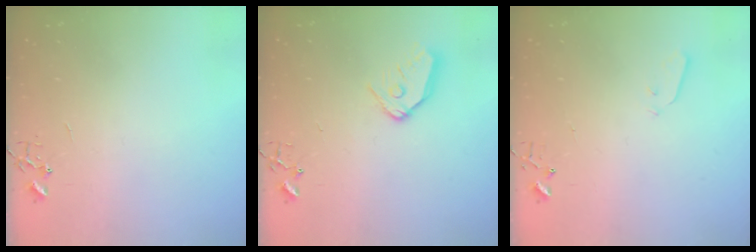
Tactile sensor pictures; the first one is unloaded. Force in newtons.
{"total": 10.7, "press": 10.6, "slide": 1.1}
{"total": 2.9, "press": 2.8, "slide": 0.8}